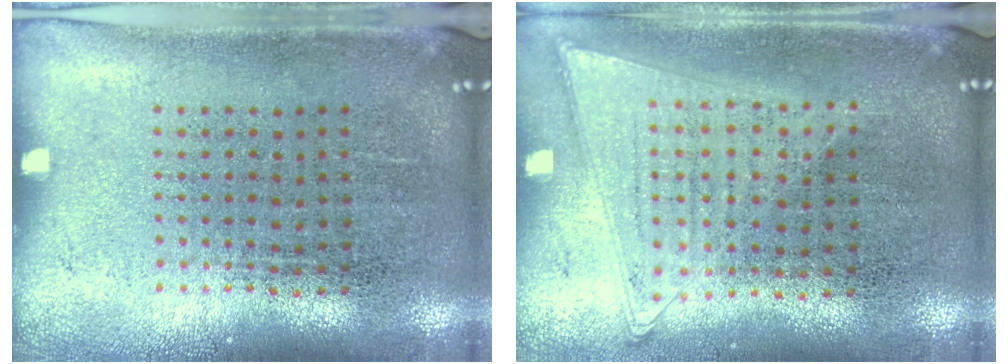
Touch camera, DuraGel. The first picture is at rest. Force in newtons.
{"total": 1.1, "press": 1.0, "slide": 0.3}